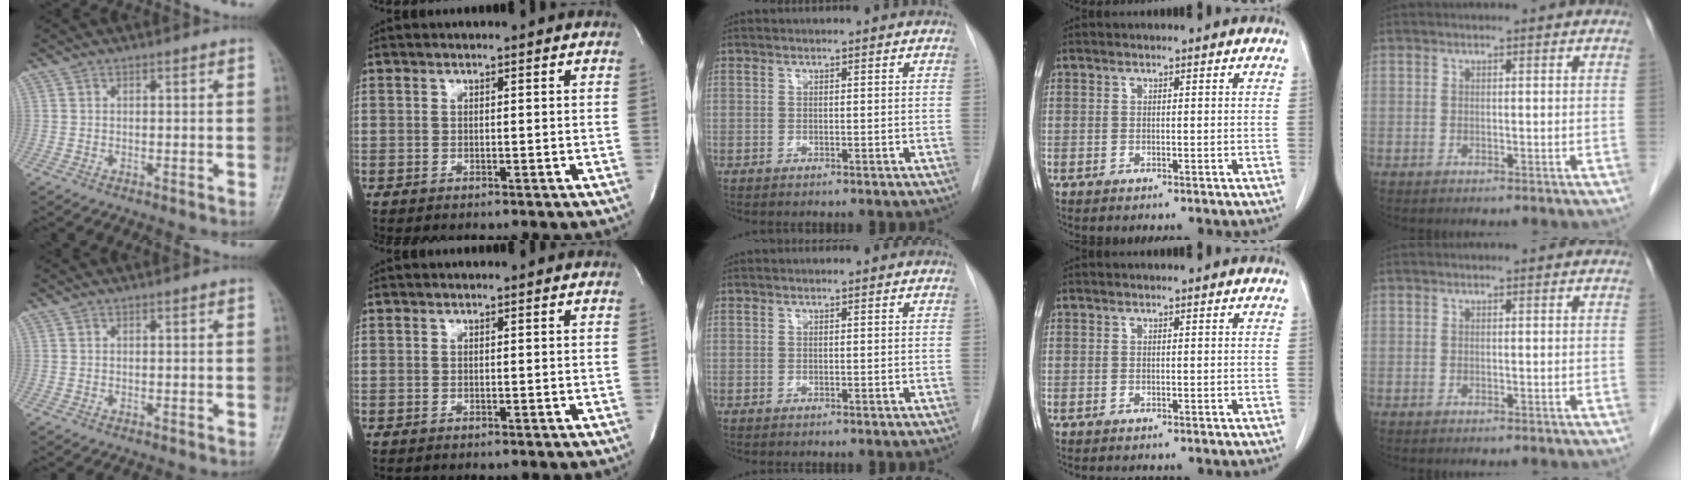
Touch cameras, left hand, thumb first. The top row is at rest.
{}